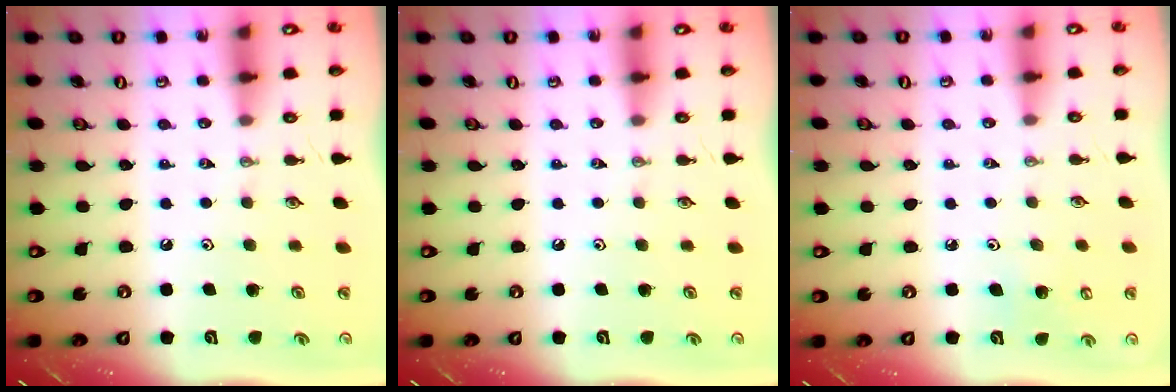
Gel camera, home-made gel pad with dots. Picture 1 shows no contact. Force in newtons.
{"total": 0.0}
{"total": 5.5, "press": 5.4, "slide": 1.1}